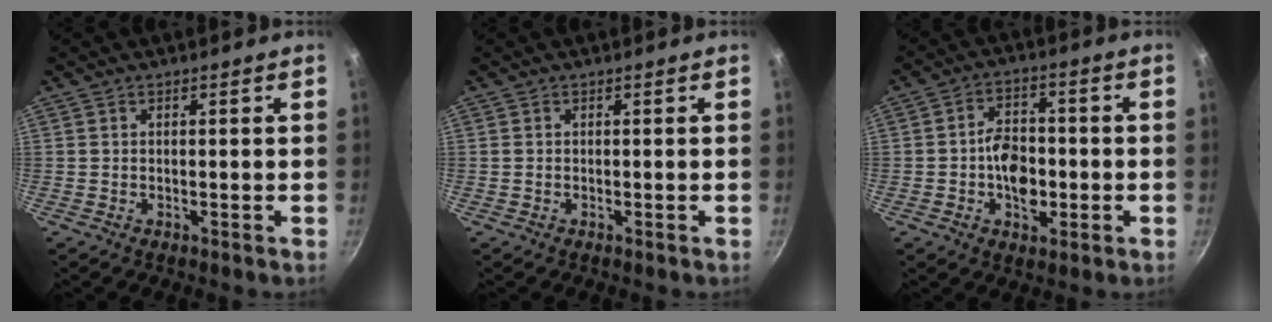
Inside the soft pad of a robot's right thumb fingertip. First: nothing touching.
{"total": 0.0}
{"total": 8.9, "force": [-1.7, 6.0, 6.4], "torque": [-0.076, 0.017, -0.030]}